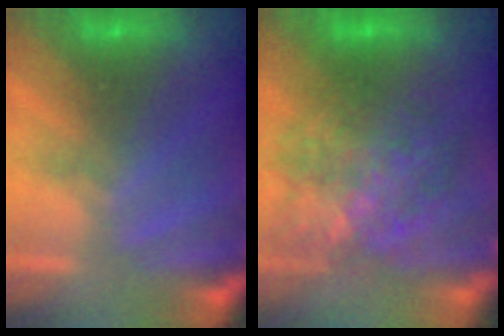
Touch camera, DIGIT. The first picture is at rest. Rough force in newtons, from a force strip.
{"total": 7.3}